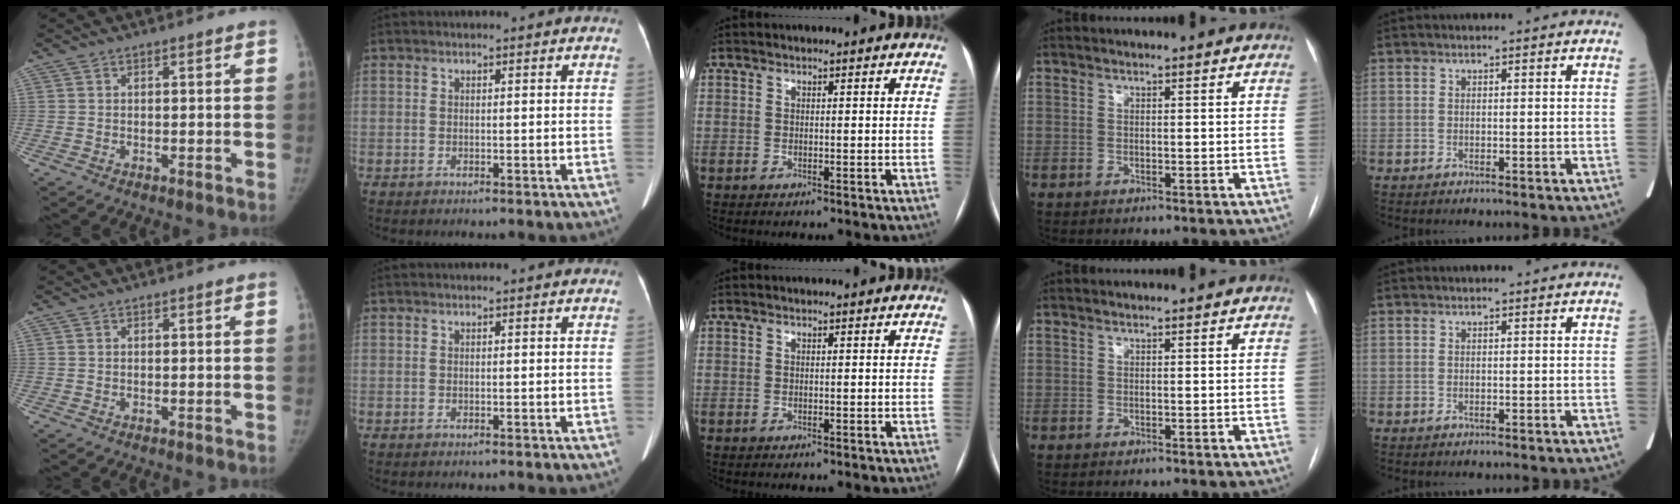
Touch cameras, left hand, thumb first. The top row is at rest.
{}